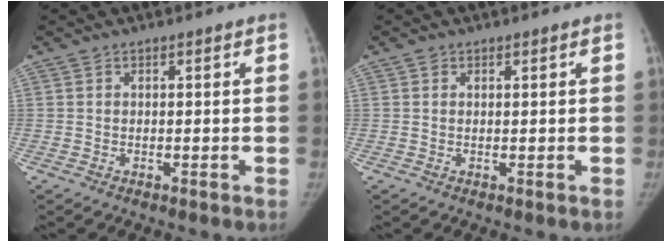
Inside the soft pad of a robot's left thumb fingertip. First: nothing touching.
{"total": 0.5, "force": [0.3, 0.4, 0.1], "torque": [0.003, -0.001, 0.003]}